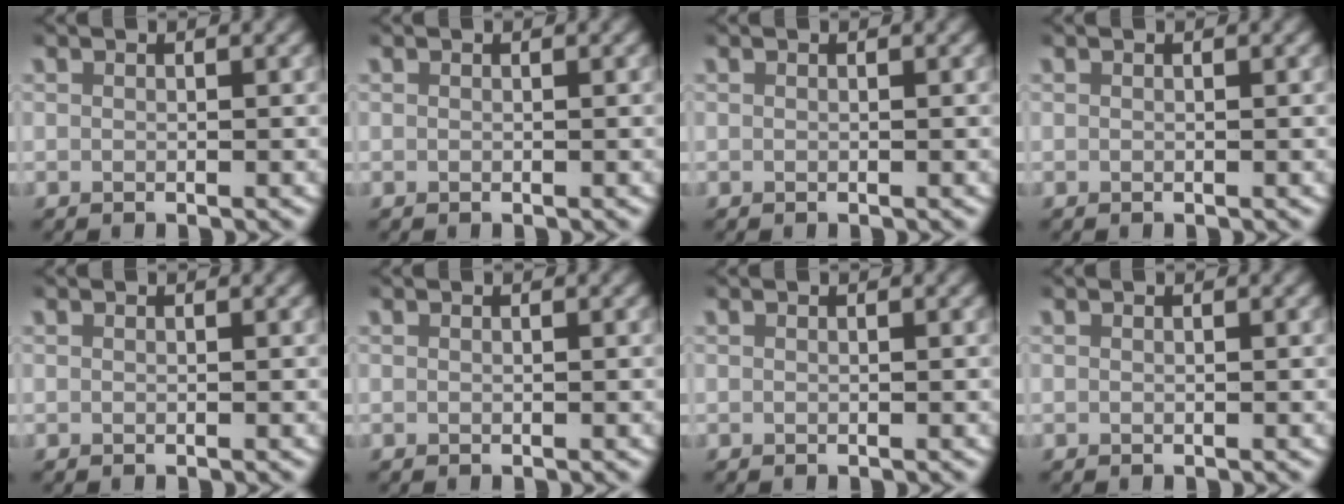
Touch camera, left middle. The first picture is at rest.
{"total": 0.0}
{"total": 0.0}
{"total": 0.0}
{"total": 0.0}
{"total": 0.0}
{"total": 0.0}
{"total": 0.0}